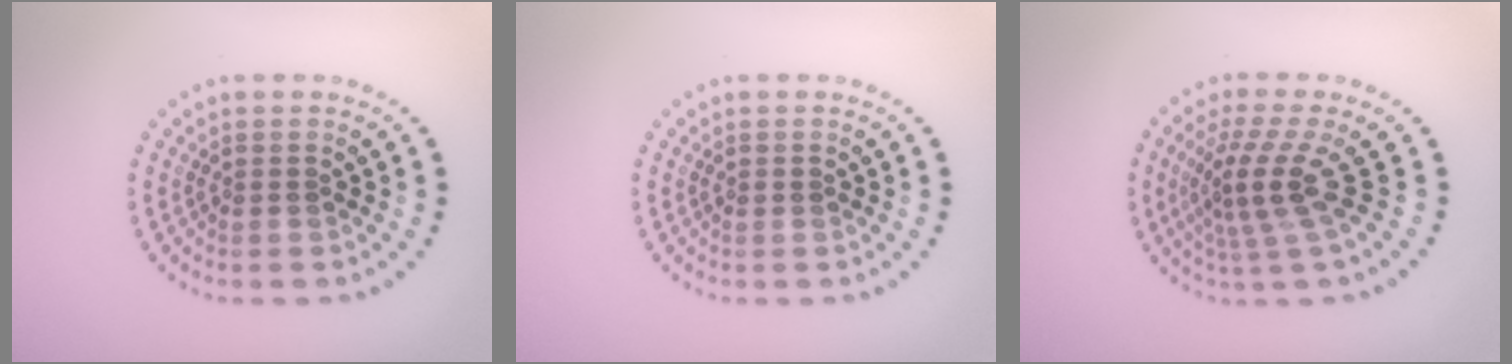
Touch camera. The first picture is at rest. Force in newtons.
{"total": 0.5, "press": 0.5, "slide": 0.2}
{"total": 4.0, "press": 2.9, "slide": 2.8}